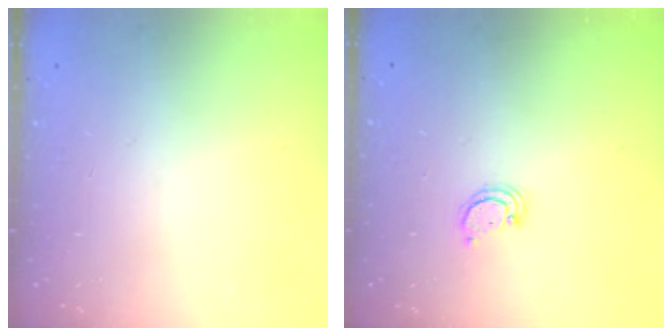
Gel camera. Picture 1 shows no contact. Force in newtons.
{"total": 2.4, "press": 2.4, "slide": 0.2}